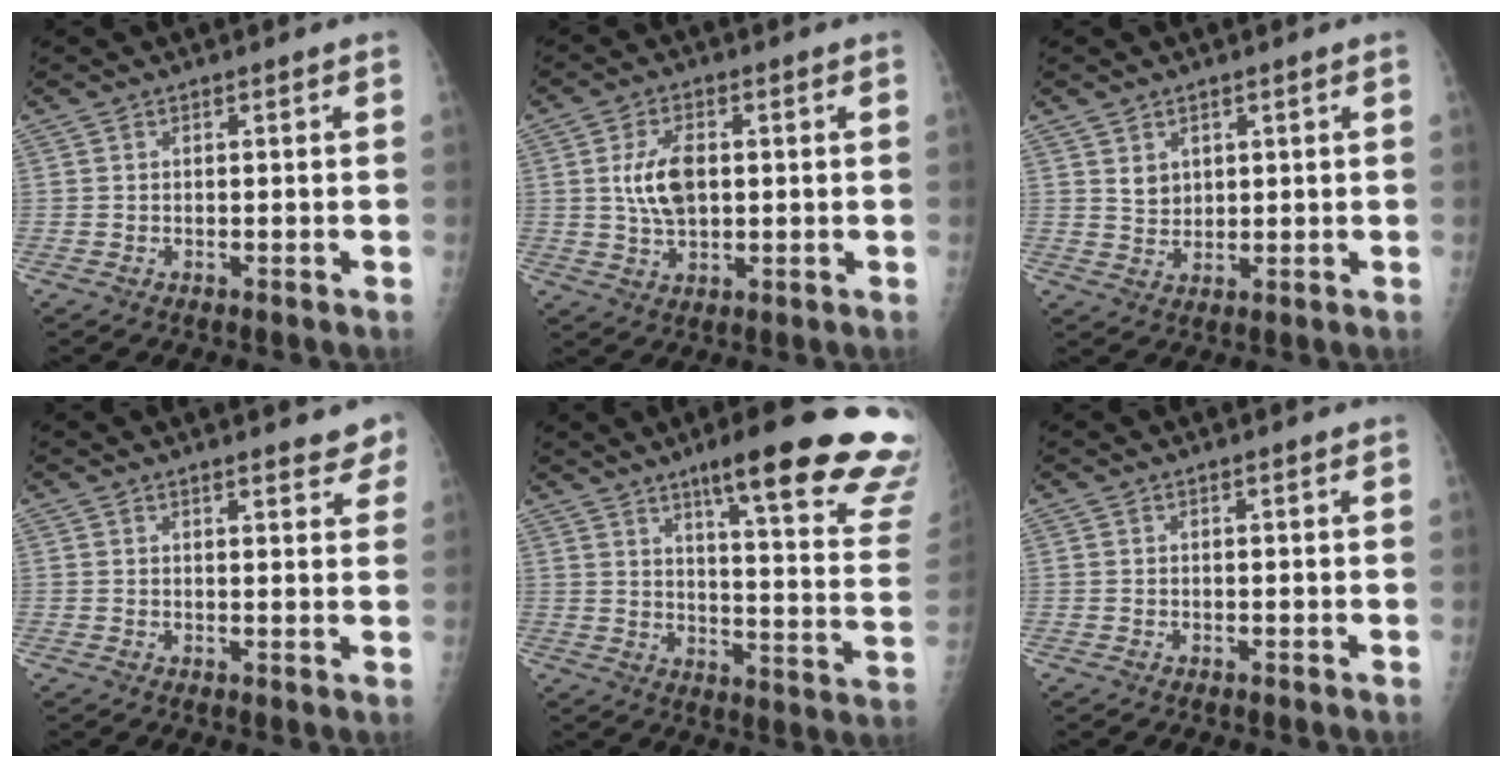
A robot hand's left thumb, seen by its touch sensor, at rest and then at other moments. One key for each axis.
{"total": 7.6, "fx": 1.0, "fy": 4.3, "fz": 6.2, "tx": -0.111, "ty": -0.001, "tz": 0.024}
{"total": 3.4, "fx": 1.7, "fy": 2.6, "fz": 1.5, "tx": -0.013, "ty": -0.015, "tz": 0.039}
{"total": 5.9, "fx": 4.8, "fy": 1.6, "fz": 3.0, "tx": -0.009, "ty": -0.017, "tz": 0.051}
{"total": 26.1, "fx": 18.0, "fy": 3.5, "fz": 18.5, "tx": -0.205, "ty": -0.092, "tz": 0.234}
{"total": 0.6, "fx": 0.5, "fy": 0.0, "fz": 0.4, "tx": -0.007, "ty": 0.002, "tz": 0.006}